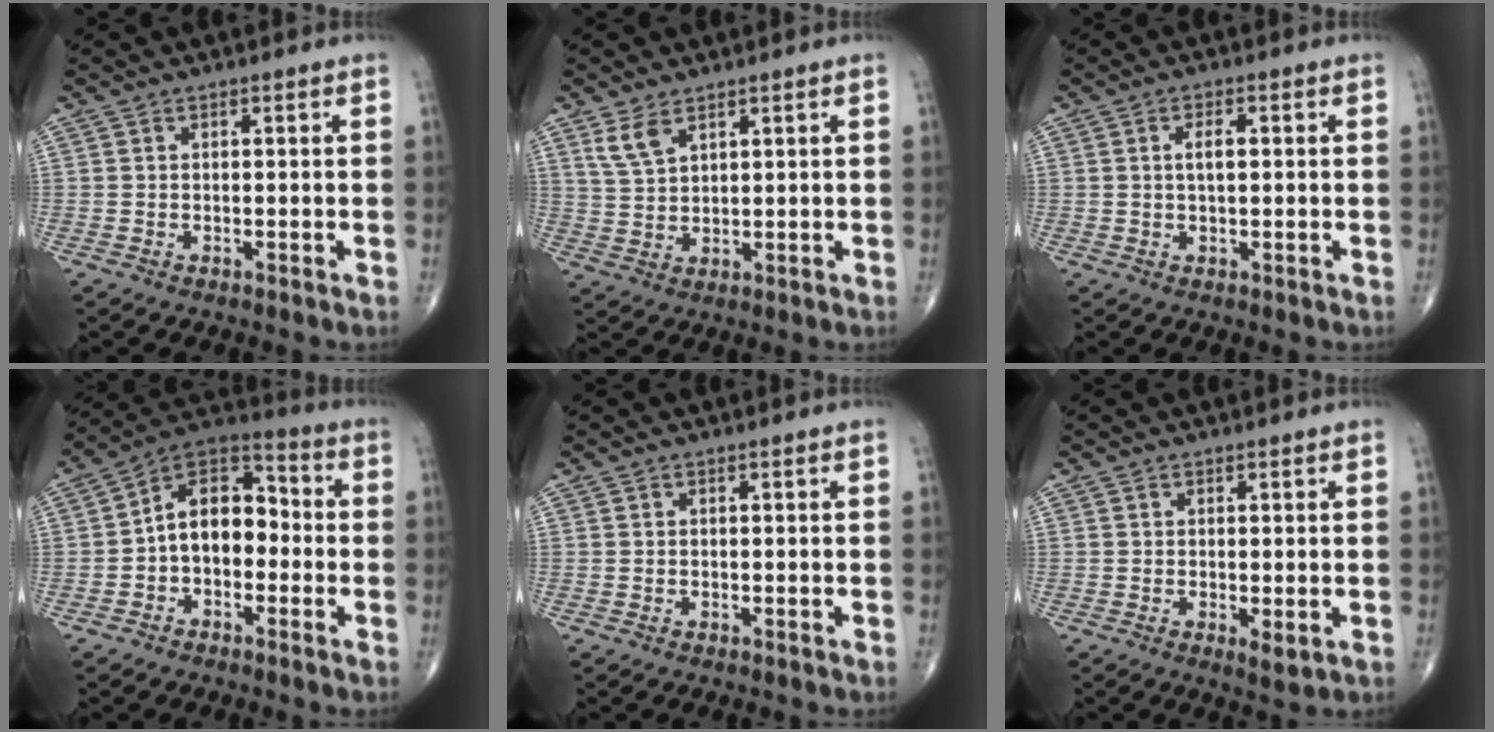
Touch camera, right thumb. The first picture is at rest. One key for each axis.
{"total": 4.6, "fx": 2.9, "fy": 2.2, "fz": 2.8, "tx": -0.054, "ty": -0.011, "tz": 0.067}
{"total": 3.2, "fx": 0.5, "fy": 1.4, "fz": 2.9, "tx": -0.050, "ty": 0.002, "tz": 0.009}
{"total": 12.1, "fx": -1.4, "fy": 8.0, "fz": 8.9, "tx": -0.111, "ty": 0.045, "tz": -0.041}
{"total": 0.0}
{"total": 2.3, "fx": -0.3, "fy": 0.8, "fz": 2.1, "tx": -0.032, "ty": -0.008, "tz": -0.003}